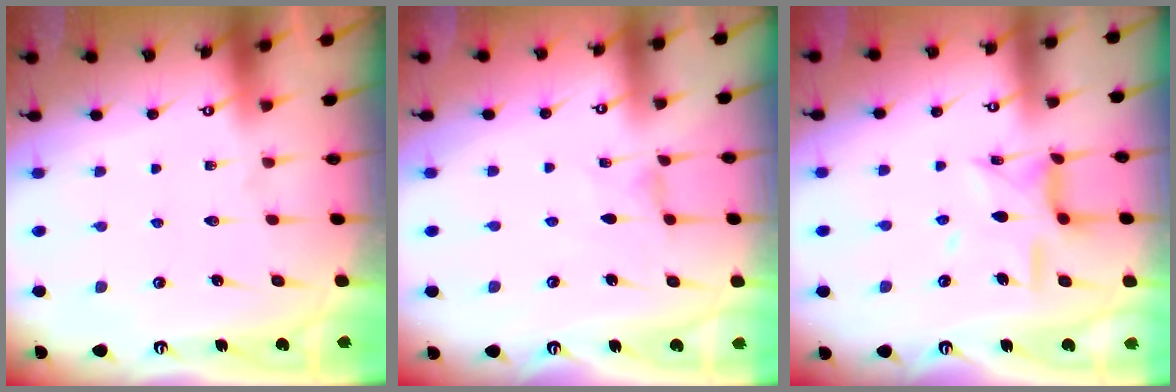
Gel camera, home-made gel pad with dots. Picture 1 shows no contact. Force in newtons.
{"total": 0.0}
{"total": 12.1, "press": 12.1, "slide": 0.8}